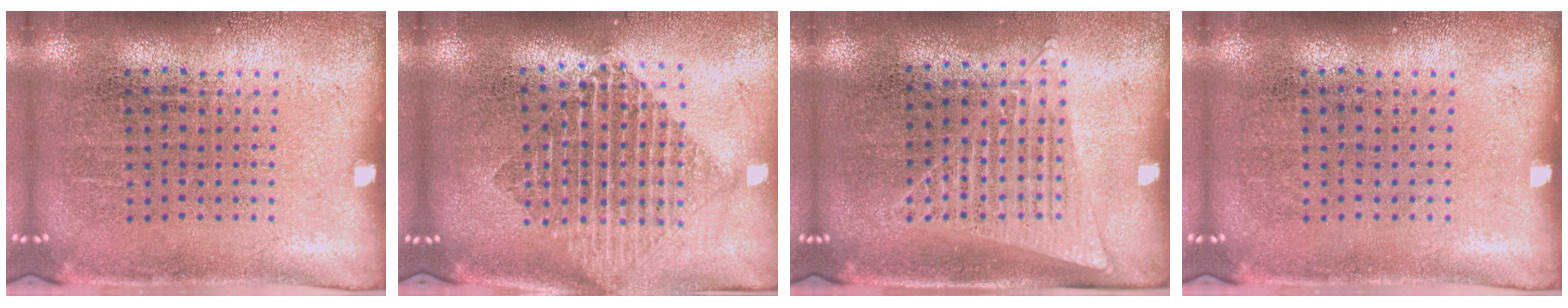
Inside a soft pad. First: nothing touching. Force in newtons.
{"total": 1.9, "press": 1.6, "slide": 1.1}
{"total": 1.4, "press": 1.3, "slide": 0.5}
{"total": 0.0}